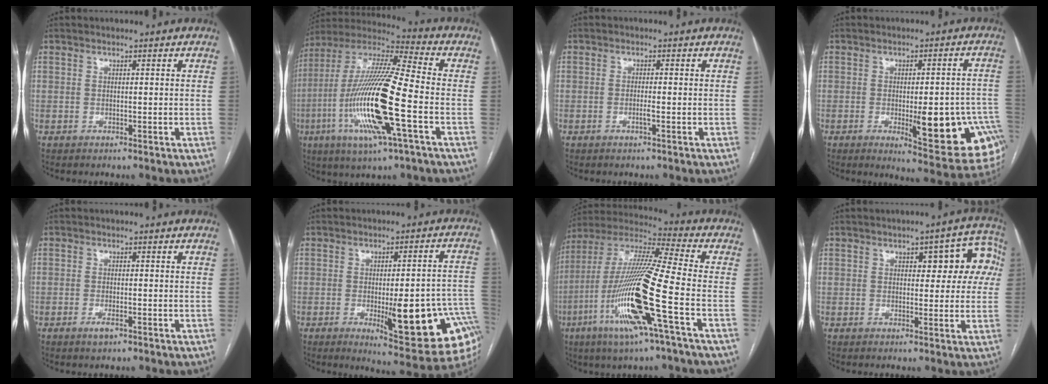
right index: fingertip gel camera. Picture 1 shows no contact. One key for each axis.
{"total": 21.1, "fx": -5.5, "fy": 1.7, "fz": 20.3, "tx": -0.429, "ty": -0.019, "tz": -0.108}
{"total": 1.3, "fx": -0.5, "fy": -0.1, "fz": 1.2, "tx": -0.024, "ty": -0.001, "tz": -0.010}
{"total": 16.0, "fx": -5.0, "fy": 4.3, "fz": 14.6, "tx": -0.096, "ty": 0.014, "tz": -0.044}
{"total": 1.9, "fx": -1.1, "fy": 0.5, "fz": 1.4, "tx": -0.025, "ty": -0.001, "tz": -0.018}
{"total": 19.3, "fx": -5.8, "fy": 4.0, "fz": 17.9, "tx": -0.145, "ty": 0.009, "tz": -0.057}
{"total": 20.1, "fx": -6.7, "fy": 0.0, "fz": 19.0, "tx": -0.402, "ty": -0.023, "tz": -0.137}
{"total": 8.5, "fx": 2.2, "fy": 3.6, "fz": 7.4, "tx": -0.068, "ty": 0.032, "tz": 0.022}